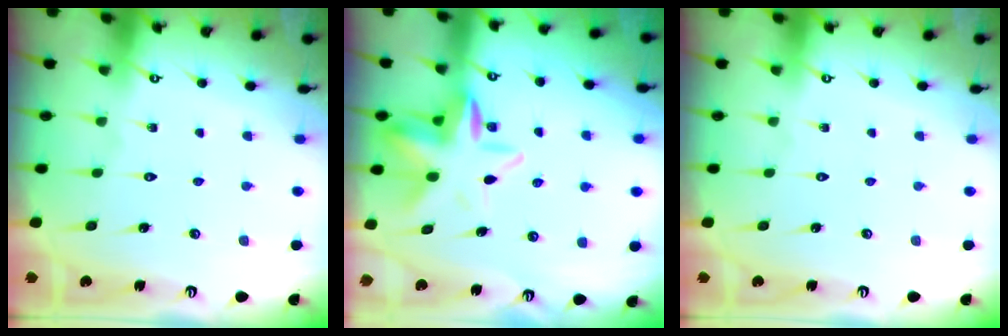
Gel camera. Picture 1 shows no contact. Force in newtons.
{"total": 8.2, "press": 7.8, "slide": 2.4}
{"total": 0.0}